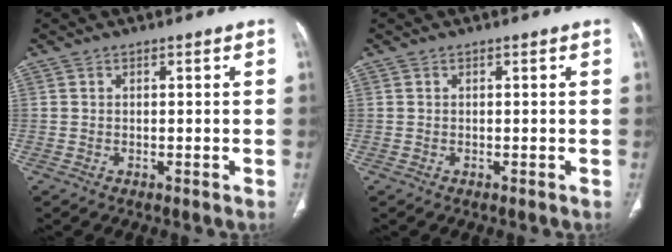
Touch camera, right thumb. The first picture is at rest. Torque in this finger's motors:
{"motor_torque": [0.48, -0.26, 0.23, -0.22, 0.03]}